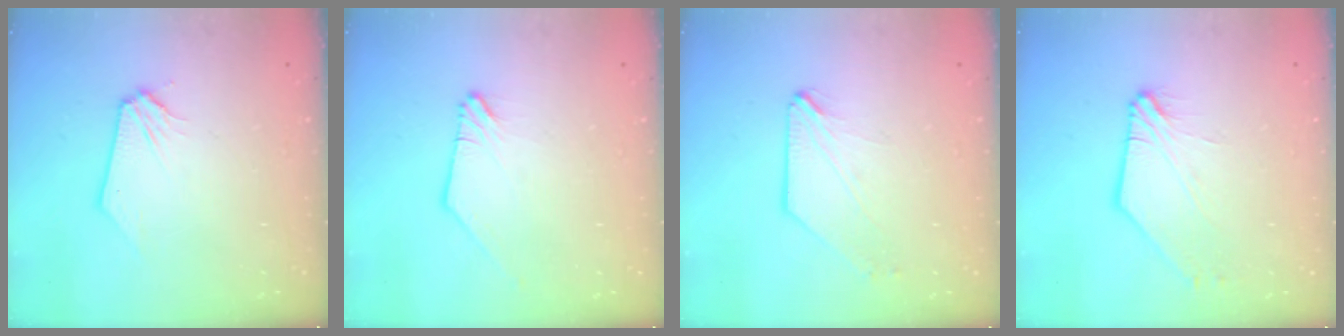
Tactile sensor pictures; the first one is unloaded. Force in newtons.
{"total": 0.0}
{"total": 0.8, "press": 0.8, "slide": 0.2}
{"total": 3.8, "press": 3.8, "slide": 0.6}